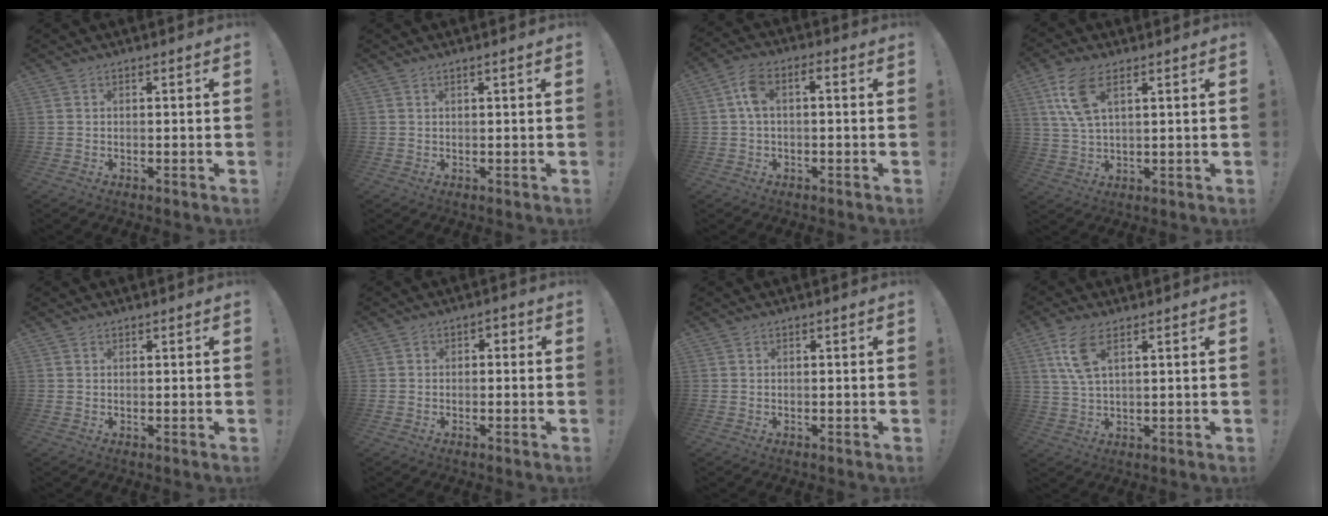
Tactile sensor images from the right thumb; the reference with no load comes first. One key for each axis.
{"total": 1.2, "fx": 0.7, "fy": -0.2, "fz": 0.9, "tx": -0.010, "ty": -0.003, "tz": 0.009}
{"total": 6.3, "fx": -0.2, "fy": 3.3, "fz": 5.4, "tx": -0.112, "ty": 0.006, "tz": -0.002}
{"total": 9.5, "fx": 4.2, "fy": 4.0, "fz": 7.5, "tx": -0.157, "ty": -0.003, "tz": 0.079}
{"total": 0.6, "fx": 0.6, "fy": 0.3, "fz": -0.1, "tx": 0.006, "ty": -0.003, "tz": 0.011}
{"total": 2.3, "fx": -1.5, "fy": 1.5, "fz": 1.0, "tx": -0.011, "ty": 0.010, "tz": -0.030}
{"total": 0.0}
{"total": 8.0, "fx": 3.6, "fy": 3.1, "fz": 6.5, "tx": -0.130, "ty": -0.001, "tz": 0.068}